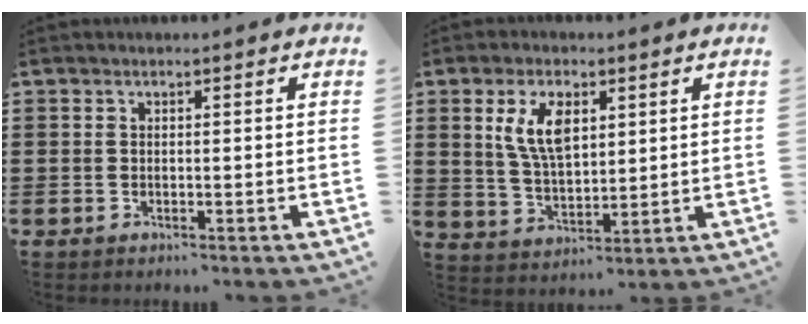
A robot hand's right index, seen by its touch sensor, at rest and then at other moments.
{"total": 7.7, "force": [2.9, 3.7, 6.1], "torque": [-0.123, 0.007, 0.049]}